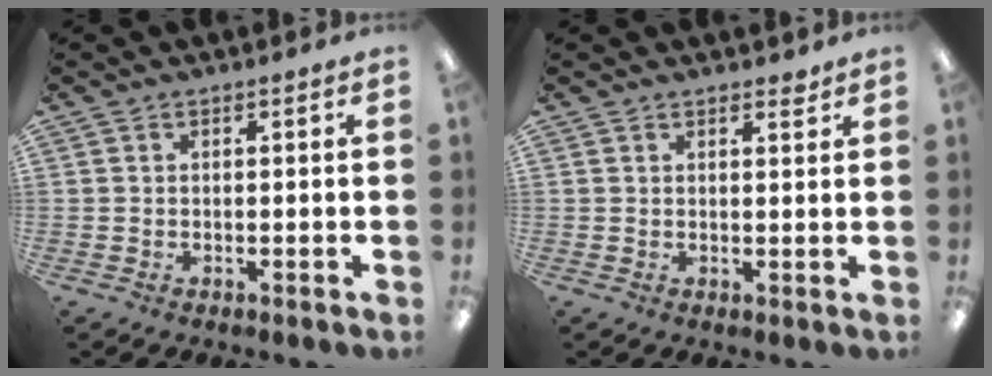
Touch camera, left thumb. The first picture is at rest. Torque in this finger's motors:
{"motor_torque": [-0.32, -0.23, -0.31, -0.23, 0.03]}